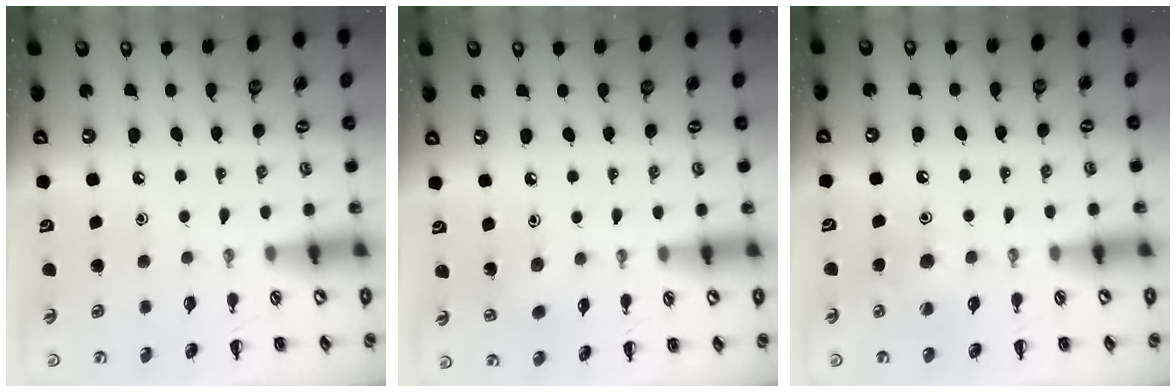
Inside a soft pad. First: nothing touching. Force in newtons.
{"total": 2.8, "press": 2.7, "slide": 0.8}
{"total": 6.1, "press": 5.9, "slide": 1.5}